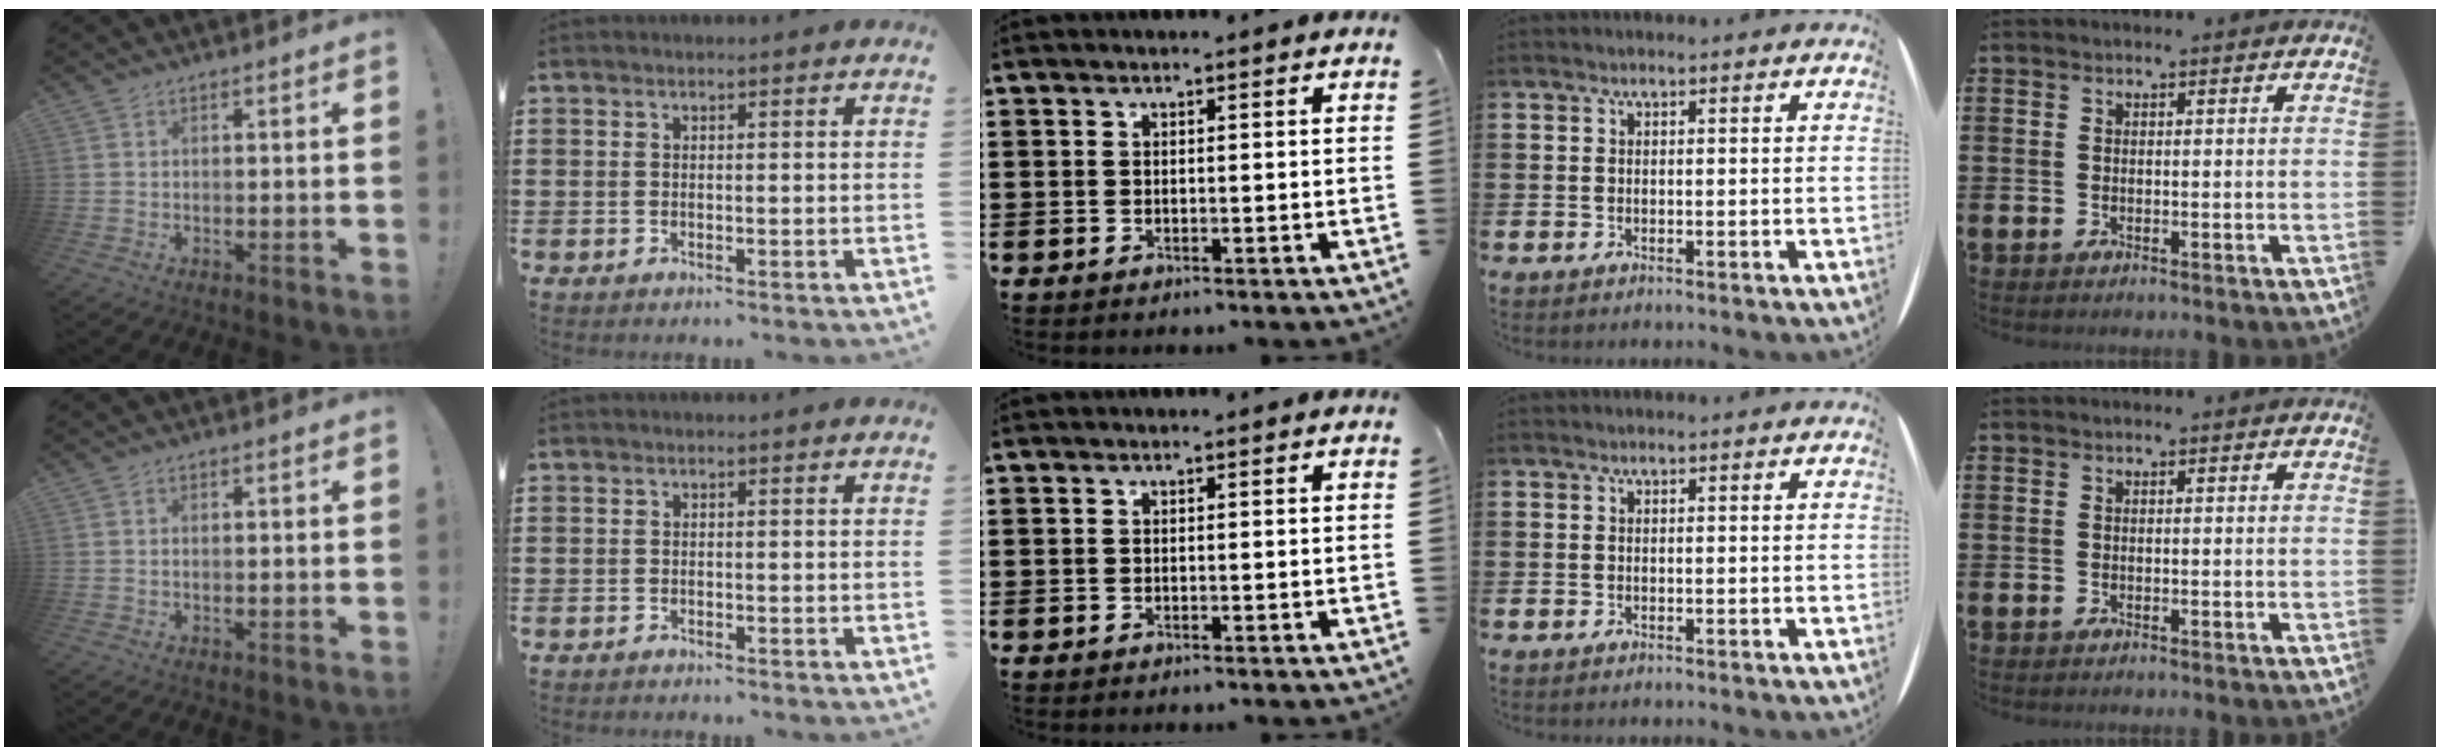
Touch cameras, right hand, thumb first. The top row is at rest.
{"thumb": {"total": 0.6, "force": [-0.2, 0.1, 0.5], "torque": [-0.012, 0.001, -0.004]}, "index": {"total": 0.7, "force": [-0.6, 0.1, 0.0], "torque": [-0.001, 0.000, -0.014]}}